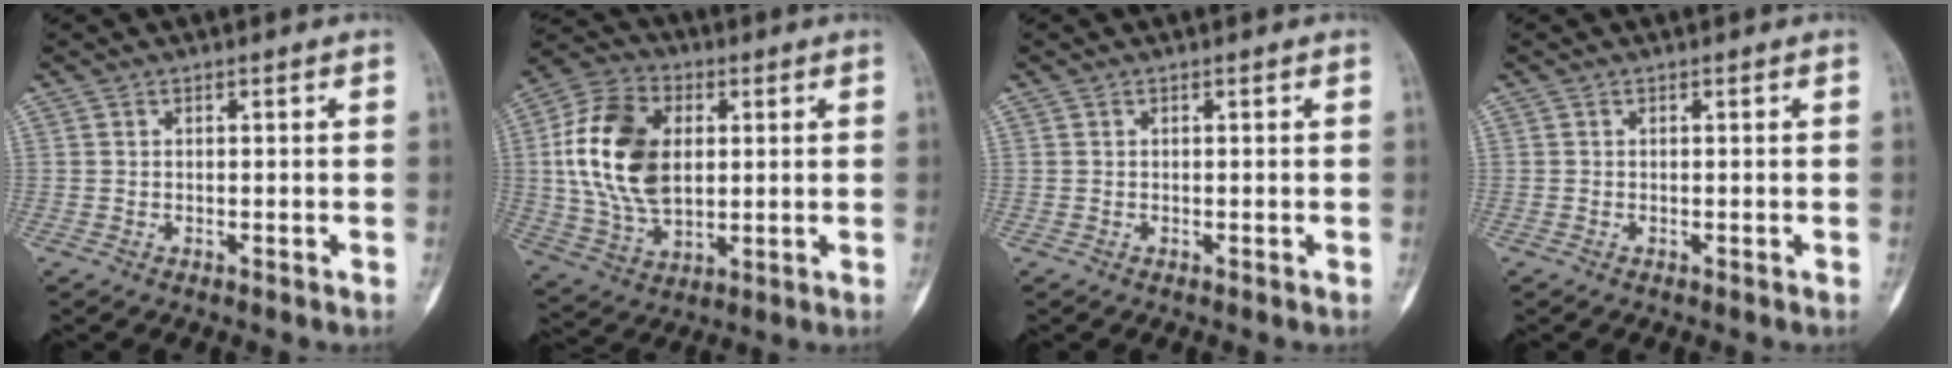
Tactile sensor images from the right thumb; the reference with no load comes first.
{"total": 18.0, "force": [2.5, 11.8, 13.3], "torque": [-0.238, 0.001, 0.049]}
{"total": 0.0}
{"total": 0.0}